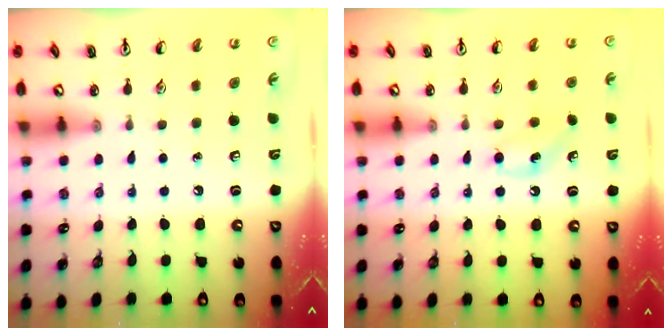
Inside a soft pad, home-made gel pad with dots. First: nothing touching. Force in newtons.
{"total": 6.7, "press": 6.5, "slide": 1.7}